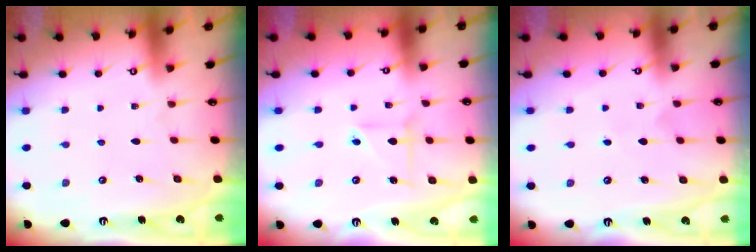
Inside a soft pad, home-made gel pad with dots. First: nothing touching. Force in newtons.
{"total": 3.5, "press": 3.3, "slide": 1.3}
{"total": 3.0, "press": 3.0, "slide": 0.3}